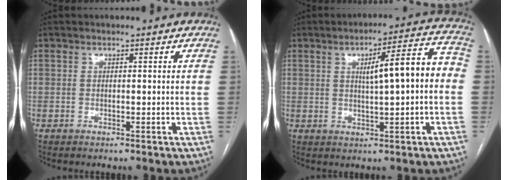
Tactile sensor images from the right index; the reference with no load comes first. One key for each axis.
{"total": 9.9, "fx": 0.5, "fy": 1.6, "fz": 9.7, "tx": -0.136, "ty": 0.030, "tz": 0.008}